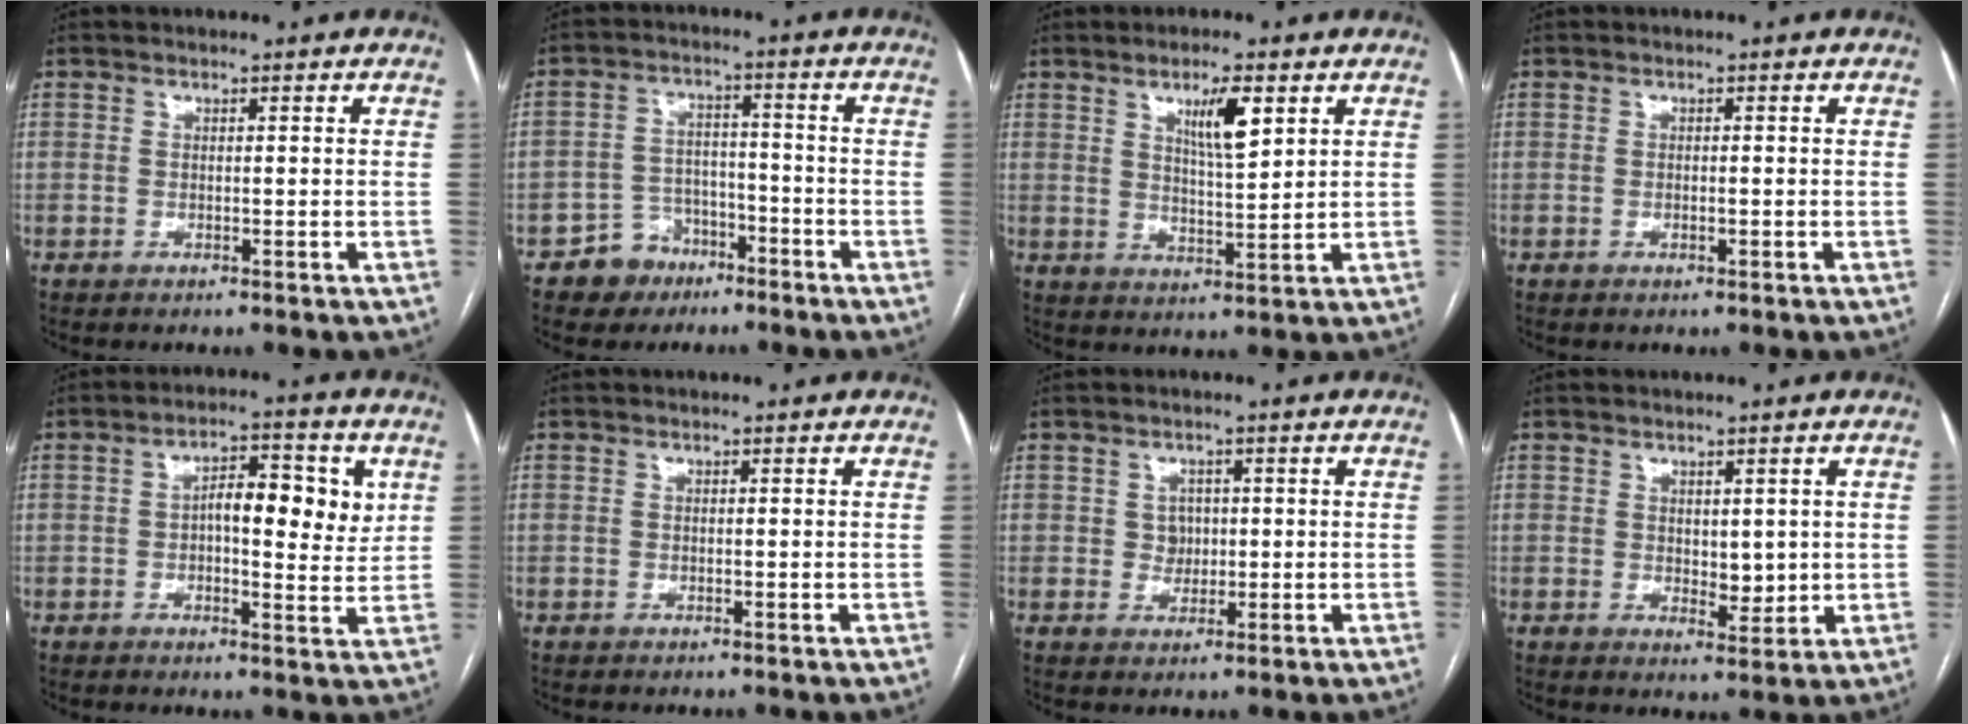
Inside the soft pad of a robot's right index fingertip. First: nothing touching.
{"total": 6.0, "force": [-4.0, 4.5, 0.9], "torque": [-0.008, 0.015, -0.062]}
{"total": 6.5, "force": [3.1, 1.1, 5.5], "torque": [-0.096, -0.003, 0.055]}
{"total": 0.8, "force": [-0.2, 0.3, 0.8], "torque": [-0.014, -0.001, -0.002]}
{"total": 8.9, "force": [1.8, 3.3, 8.0], "torque": [-0.114, 0.015, 0.022]}
{"total": 0.0}
{"total": 2.6, "force": [0.4, 2.3, 1.0], "torque": [-0.010, 0.001, 0.007]}
{"total": 3.6, "force": [0.6, 2.1, 2.9], "torque": [-0.040, -0.009, 0.016]}